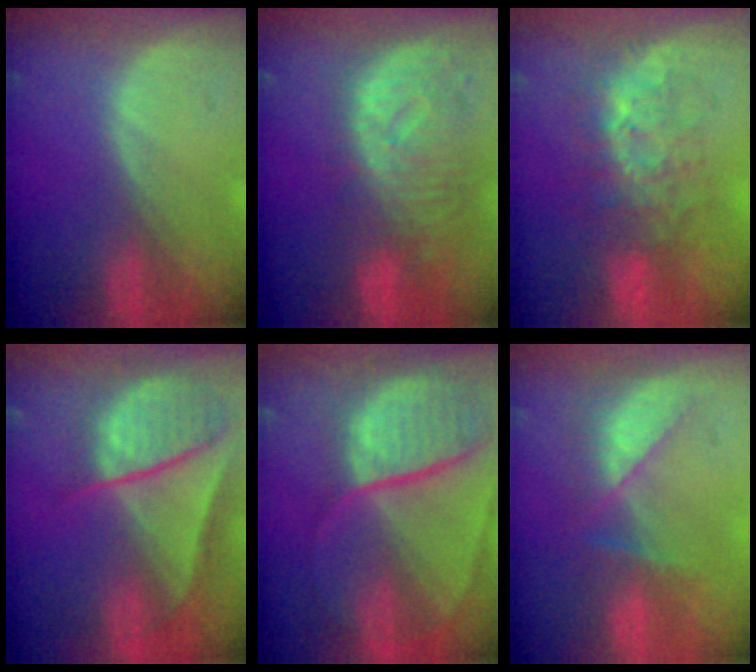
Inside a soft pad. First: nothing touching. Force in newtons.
{"total": 10.8, "press": 9.6, "slide": 5.0}
{"total": 7.9, "press": 7.6, "slide": 2.2}
{"total": 9.6, "press": 8.2, "slide": 4.9}
{"total": 10.7, "press": 9.0, "slide": 5.9}
{"total": 8.2, "press": 7.0, "slide": 4.3}